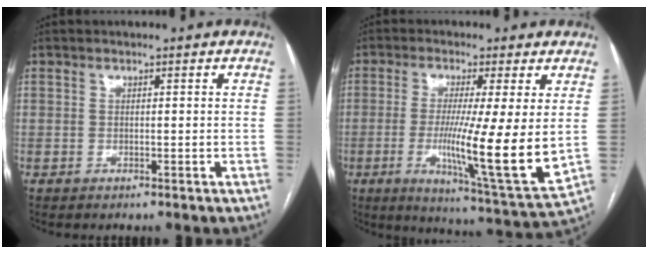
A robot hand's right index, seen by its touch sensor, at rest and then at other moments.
{"total": 14.5, "force": [-0.6, -0.1, 14.4], "torque": [-0.249, -0.038, -0.011]}